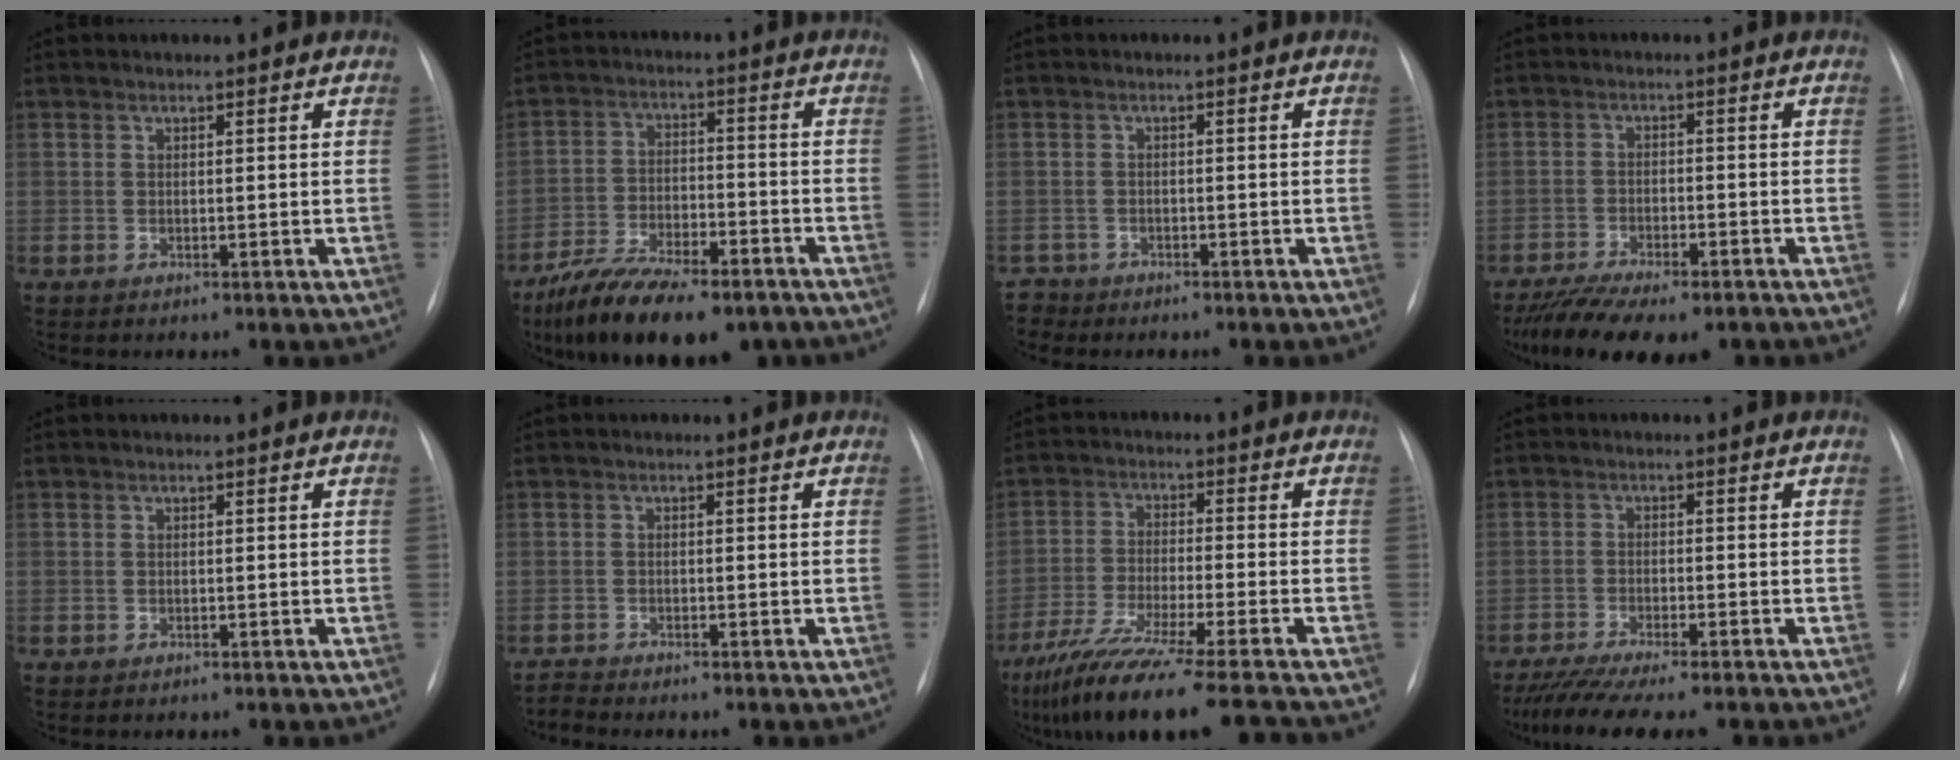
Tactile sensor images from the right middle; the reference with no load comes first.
{"total": 16.3, "force": [-12.2, 5.4, 9.3], "torque": [-0.162, -0.005, -0.200]}
{"total": 2.0, "force": [-1.7, 0.7, -0.7], "torque": [0.008, -0.001, -0.031]}
{"total": 12.7, "force": [-9.9, 3.8, 6.9], "torque": [-0.123, -0.013, -0.152]}
{"total": 0.0}
{"total": 1.3, "force": [-1.2, -0.6, -0.3], "torque": [0.001, -0.012, -0.023]}
{"total": 17.6, "force": [-14.2, -1.0, 10.3], "torque": [-0.186, -0.056, -0.240]}
{"total": 11.1, "force": [-9.4, 0.7, 5.8], "torque": [-0.086, -0.021, -0.144]}